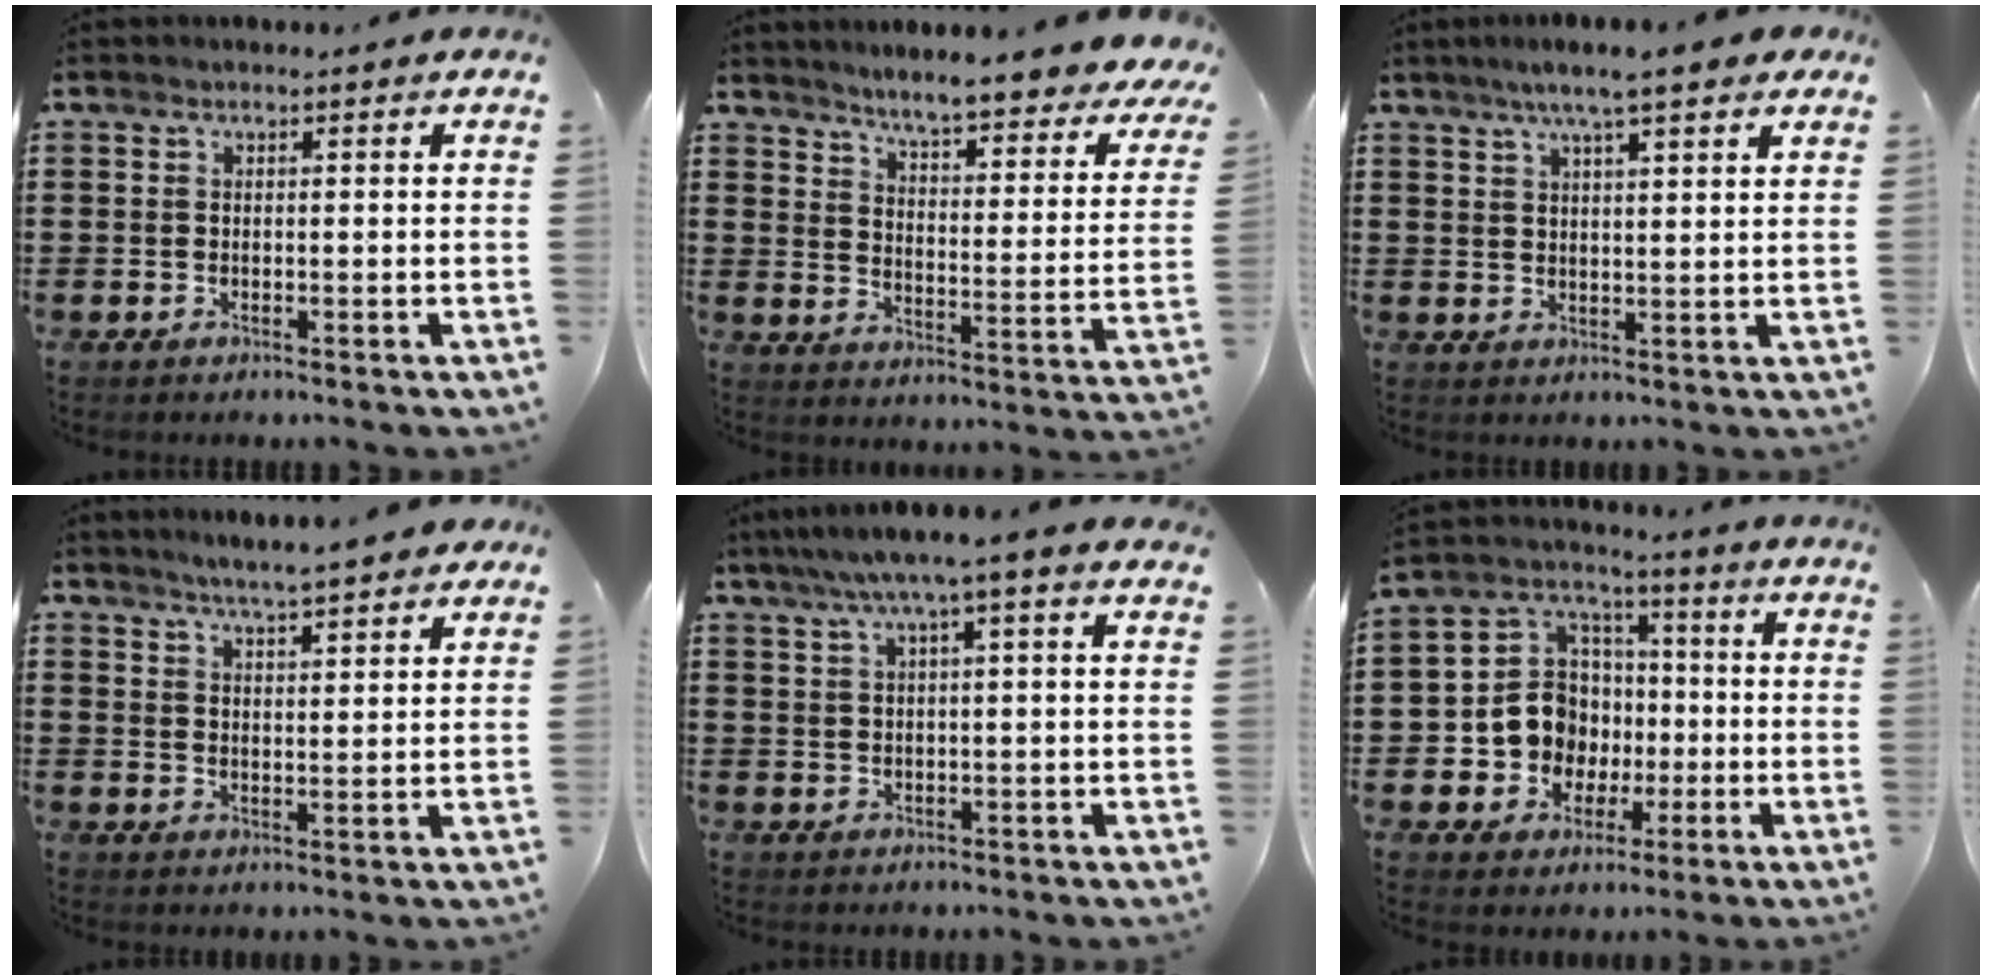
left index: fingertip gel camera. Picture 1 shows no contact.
{"total": 5.3, "force": [4.9, -0.7, 1.8], "torque": [-0.051, -0.049, 0.076]}
{"total": 5.8, "force": [4.4, 0.4, 3.7], "torque": [-0.076, -0.005, 0.076]}
{"total": 3.9, "force": [3.8, -0.3, 1.1], "torque": [-0.034, -0.011, 0.066]}
{"total": 4.2, "force": [2.5, -0.2, 3.4], "torque": [-0.074, 0.000, 0.040]}
{"total": 10.0, "force": [-1.0, 9.5, 3.1], "torque": [-0.100, 0.004, -0.014]}